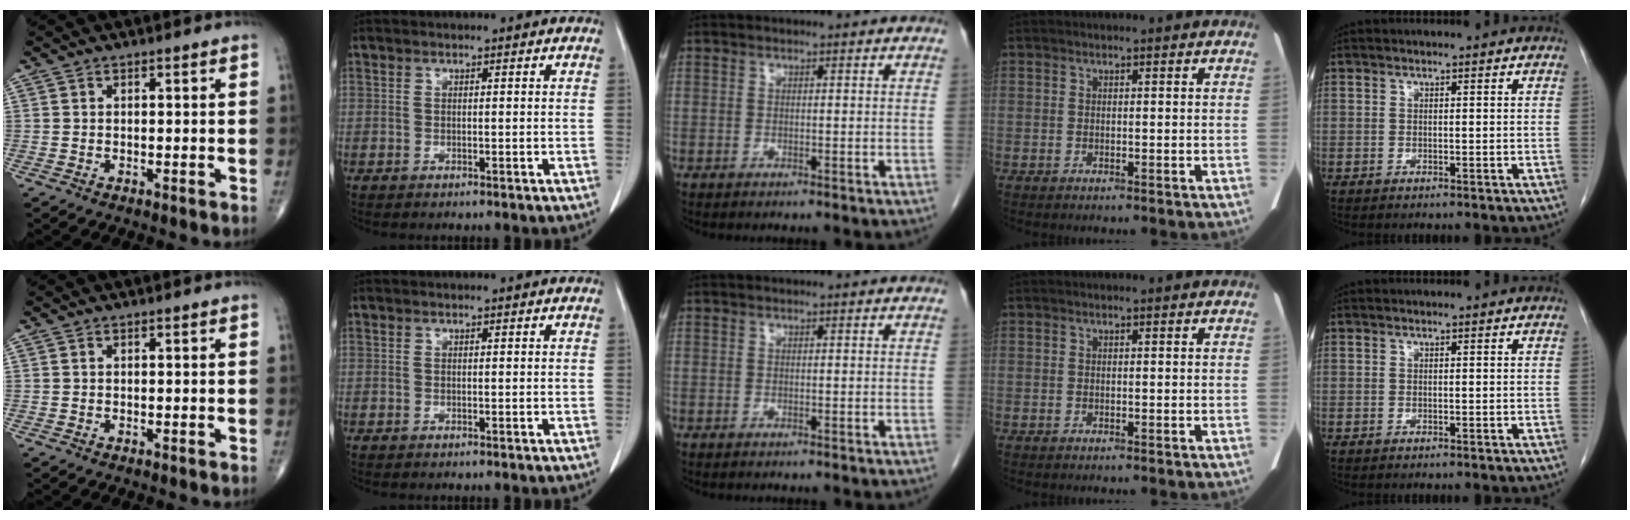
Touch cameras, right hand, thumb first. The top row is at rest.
{}